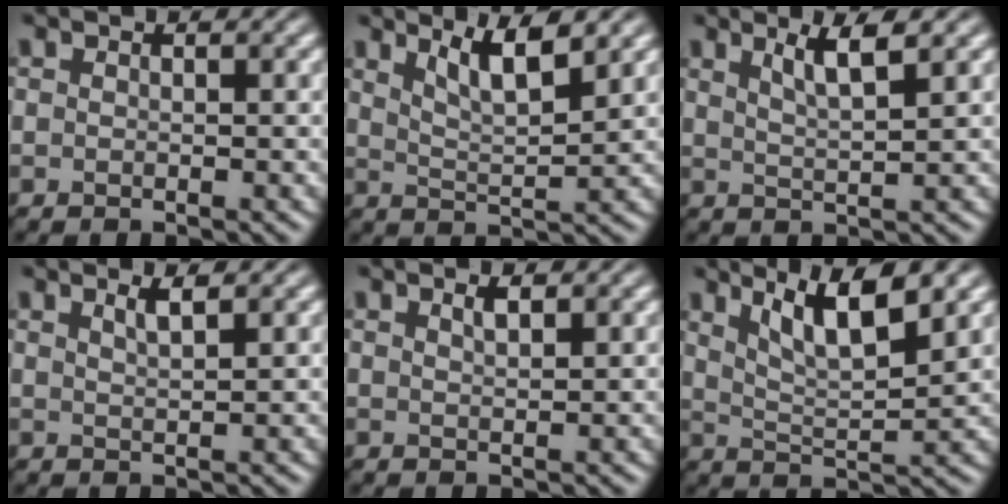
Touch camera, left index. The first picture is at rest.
{"total": 4.1, "force": [2.9, 0.8, 2.8], "torque": [-0.042, 0.004, 0.047]}
{"total": 3.2, "force": [1.8, 0.6, 2.6], "torque": [-0.033, 0.001, 0.032]}
{"total": 1.7, "force": [1.1, 0.5, 1.2], "torque": [-0.011, 0.004, 0.014]}
{"total": 1.1, "force": [0.8, 0.2, 0.7], "torque": [-0.012, 0.001, 0.013]}
{"total": 6.0, "force": [3.7, 1.4, 4.6], "torque": [-0.075, 0.005, 0.063]}